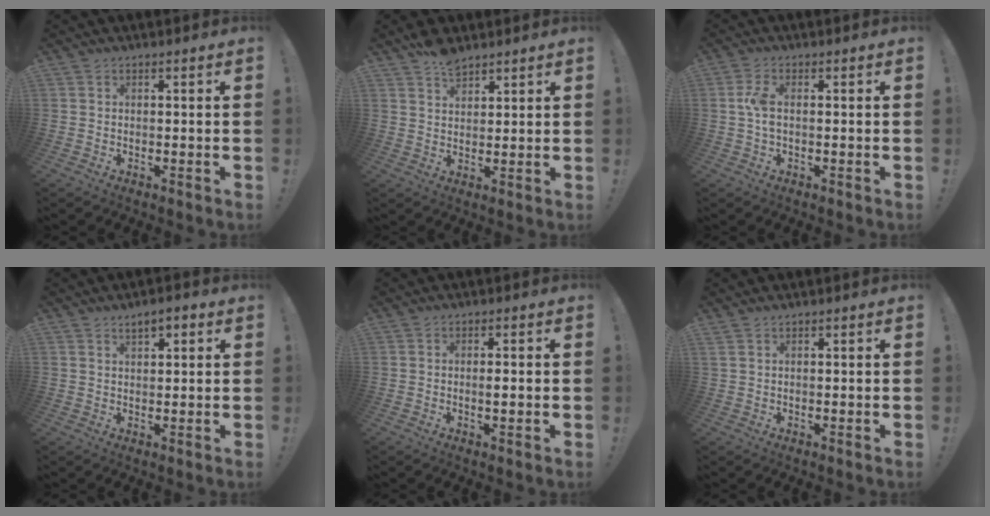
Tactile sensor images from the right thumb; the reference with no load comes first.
{"total": 5.6, "force": [4.4, 2.6, 2.4], "torque": [-0.040, -0.022, 0.081]}
{"total": 4.6, "force": [0.1, 1.9, 4.2], "torque": [-0.099, 0.006, 0.000]}
{"total": 3.8, "force": [2.1, 1.7, 2.7], "torque": [-0.039, -0.005, 0.034]}
{"total": 2.1, "force": [-0.3, 0.2, 2.1], "torque": [-0.027, -0.004, -0.009]}
{"total": 0.9, "force": [0.7, 0.2, 0.5], "torque": [-0.019, 0.003, 0.015]}